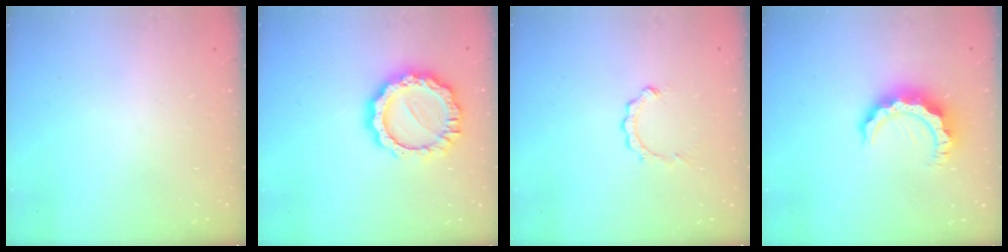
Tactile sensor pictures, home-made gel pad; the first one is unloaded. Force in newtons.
{"total": 14.2, "press": 14.1, "slide": 1.1}
{"total": 2.9, "press": 2.9, "slide": 0.4}
{"total": 9.3, "press": 9.3, "slide": 0.6}